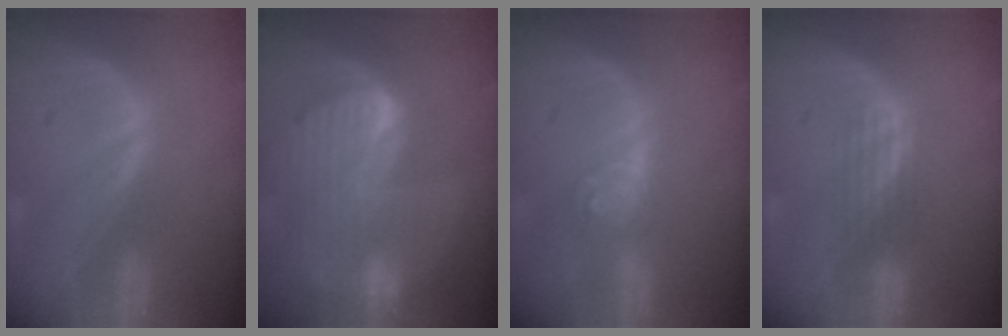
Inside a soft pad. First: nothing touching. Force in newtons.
{"total": 10.0, "press": 8.7, "slide": 5.0}
{"total": 4.3, "press": 3.9, "slide": 1.9}
{"total": 2.8, "press": 2.5, "slide": 1.3}